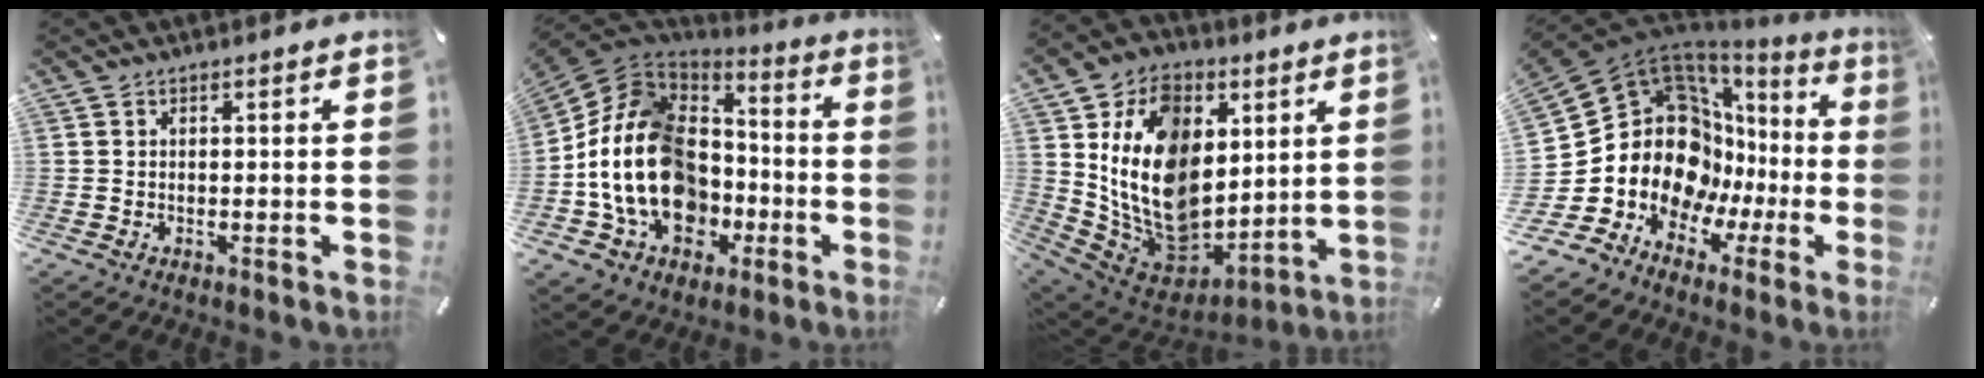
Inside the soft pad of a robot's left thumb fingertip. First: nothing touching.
{"total": 20.4, "force": [-5.0, 16.1, 11.5], "torque": [-0.258, 0.019, -0.082]}
{"total": 20.0, "force": [2.6, 16.0, 11.6], "torque": [-0.223, -0.030, 0.054]}
{"total": 17.1, "force": [1.8, 14.2, 9.4], "torque": [-0.201, -0.068, 0.048]}